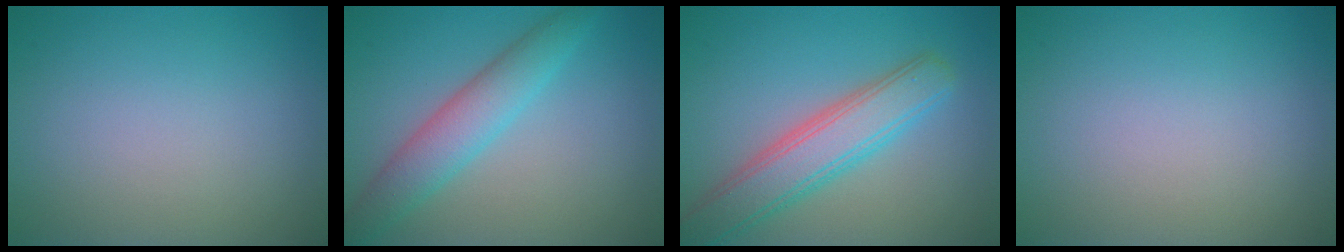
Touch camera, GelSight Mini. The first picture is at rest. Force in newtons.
{"total": 4.1, "press": 4.1, "slide": 0.1}
{"total": 5.5, "press": 5.5, "slide": 0.2}
{"total": 0.0}